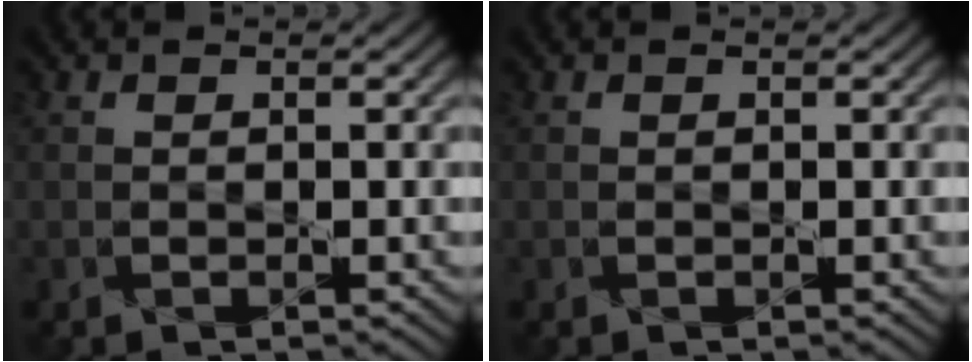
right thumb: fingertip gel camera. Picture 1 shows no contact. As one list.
[{"total": 0.0}]